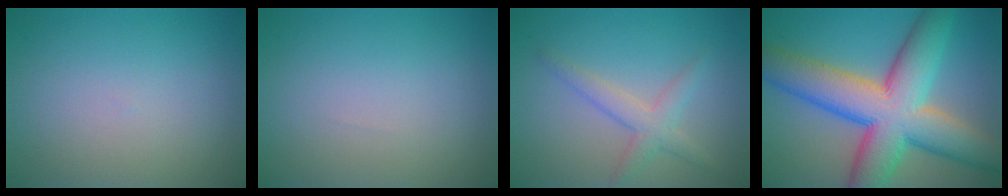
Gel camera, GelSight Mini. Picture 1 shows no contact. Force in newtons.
{"total": 0.0}
{"total": 2.2, "press": 2.2, "slide": 0.2}
{"total": 13.2, "press": 13.2, "slide": 0.4}